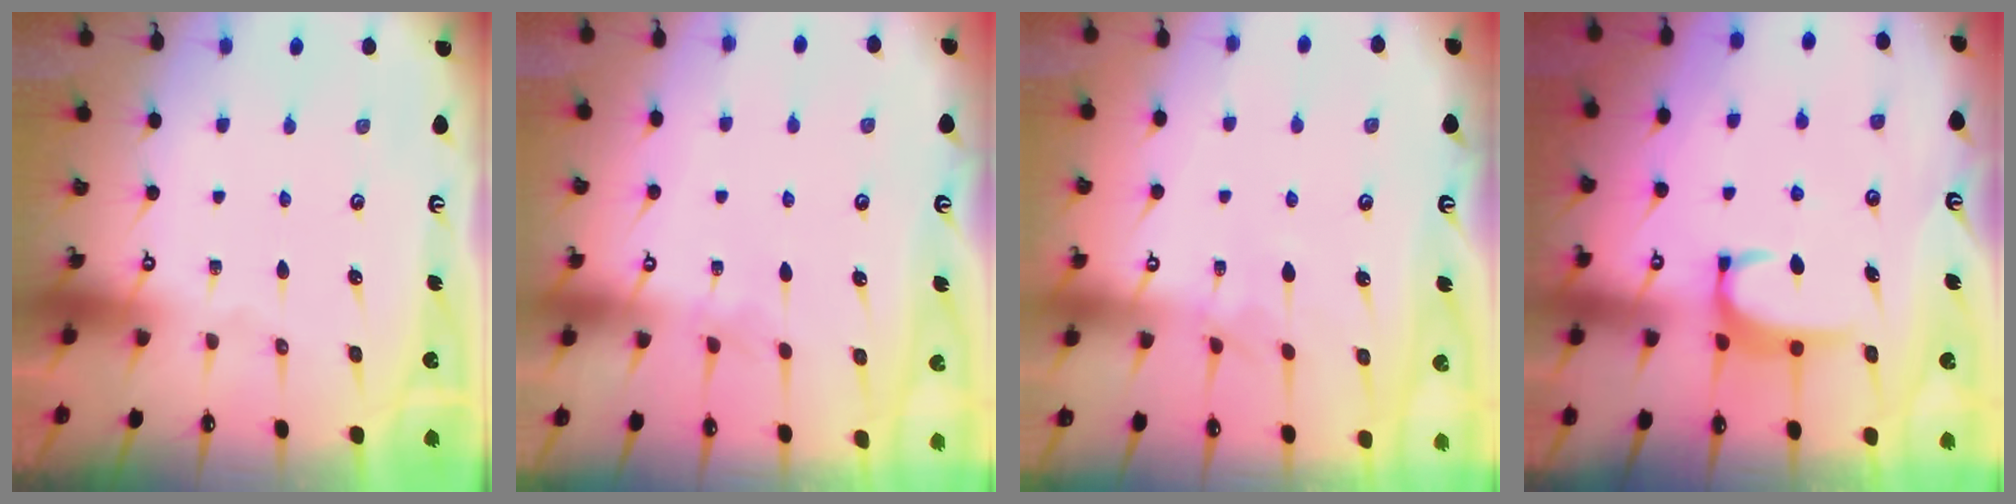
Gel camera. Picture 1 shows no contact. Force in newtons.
{"total": 2.7, "press": 2.7, "slide": 0.3}
{"total": 1.4, "press": 1.3, "slide": 0.5}
{"total": 2.7, "press": 2.7, "slide": 0.5}